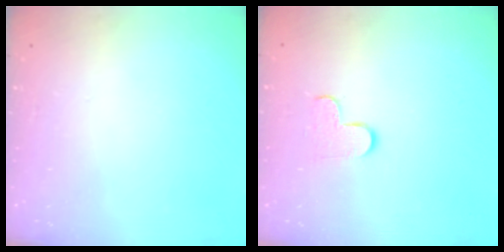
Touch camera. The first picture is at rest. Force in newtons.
{"total": 5.5, "press": 5.5, "slide": 0.5}